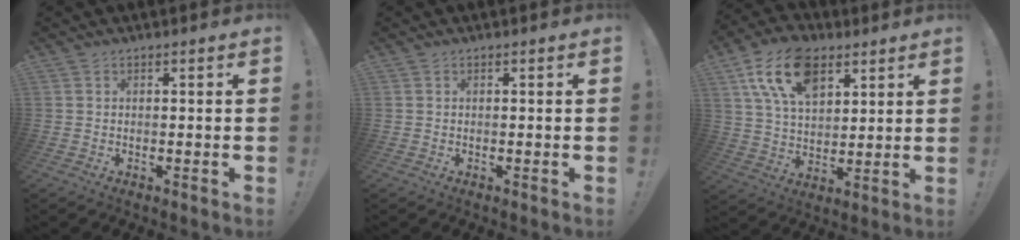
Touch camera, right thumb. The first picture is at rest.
{"total": 0.0}
{"total": 16.8, "force": [8.3, 9.9, 10.8], "torque": [-0.181, -0.027, 0.155]}